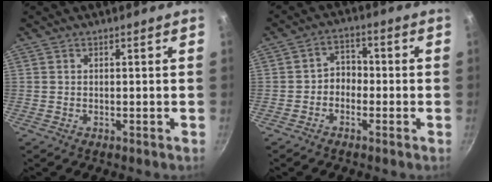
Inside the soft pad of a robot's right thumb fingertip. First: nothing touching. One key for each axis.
{"total": 4.1, "fx": -1.4, "fy": 3.2, "fz": 2.1, "tx": -0.009, "ty": 0.025, "tz": -0.031}